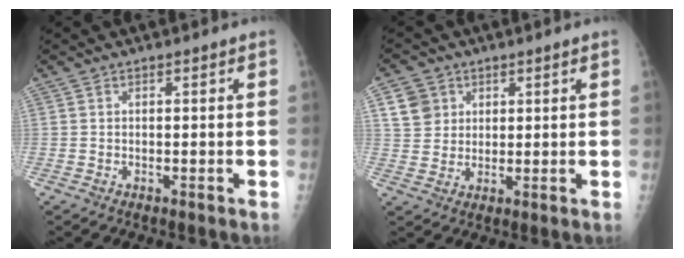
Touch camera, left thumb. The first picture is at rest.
{"total": 6.0, "force": [2.6, 5.2, 1.5], "torque": [-0.006, -0.010, 0.050]}